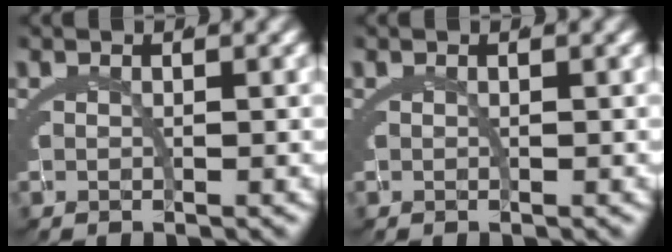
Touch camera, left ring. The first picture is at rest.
{"total": 0.0}